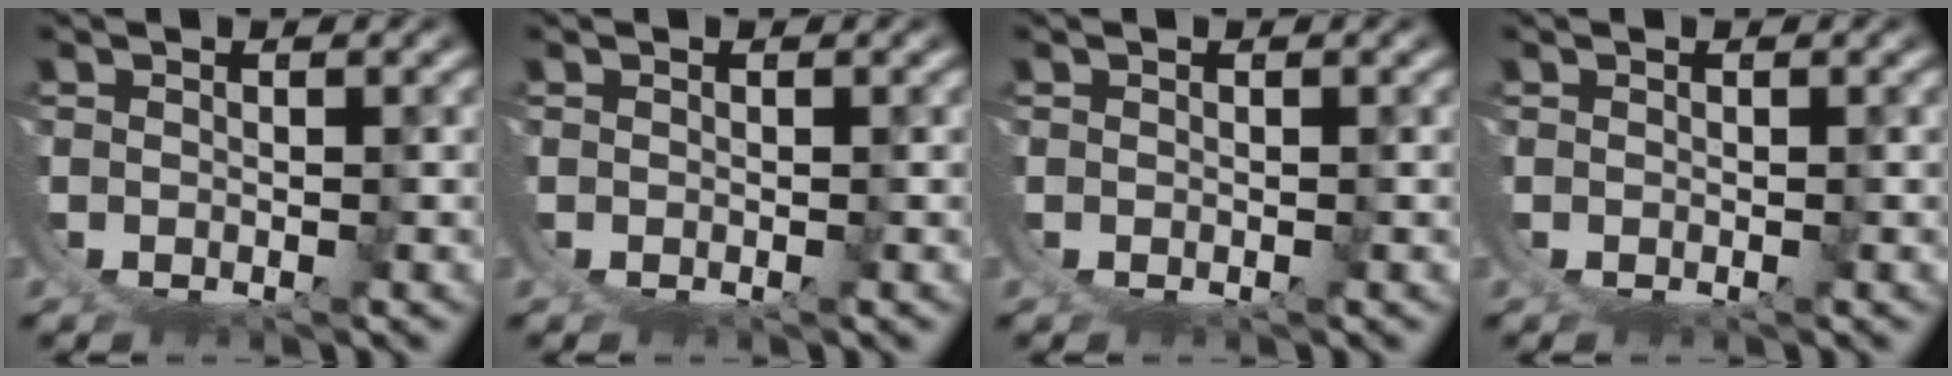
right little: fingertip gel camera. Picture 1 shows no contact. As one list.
[{"total": 0.0}, {"total": 0.0}, {"total": 0.0}]